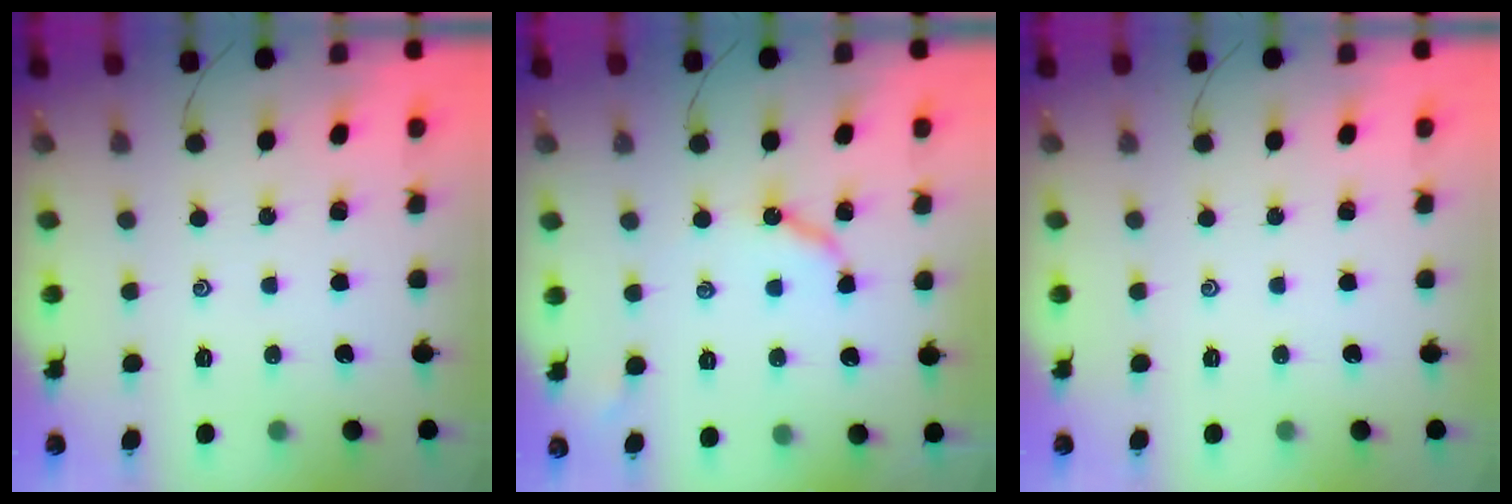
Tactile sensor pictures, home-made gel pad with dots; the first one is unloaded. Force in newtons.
{"total": 5.4, "press": 5.4, "slide": 0.2}
{"total": 0.0}